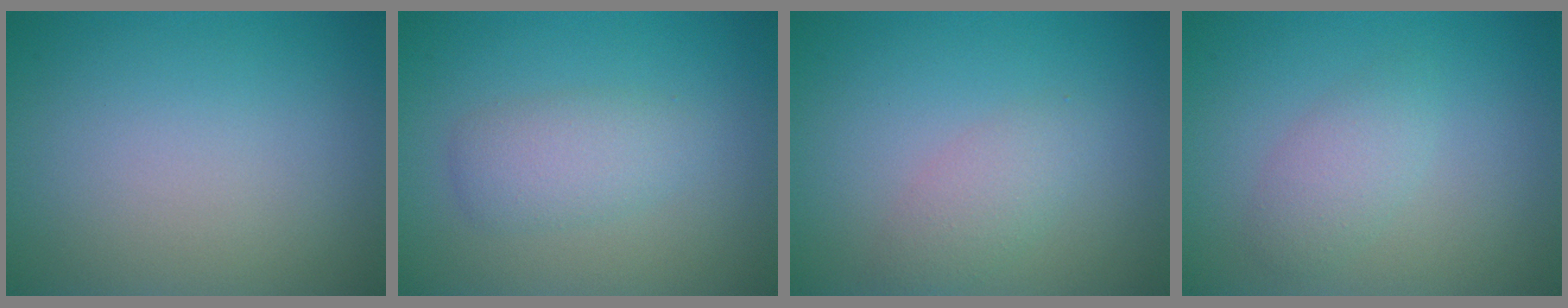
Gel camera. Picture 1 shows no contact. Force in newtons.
{"total": 2.6, "press": 2.6, "slide": 0.1}
{"total": 2.1, "press": 2.1, "slide": 0.0}
{"total": 2.1, "press": 2.1, "slide": 0.1}